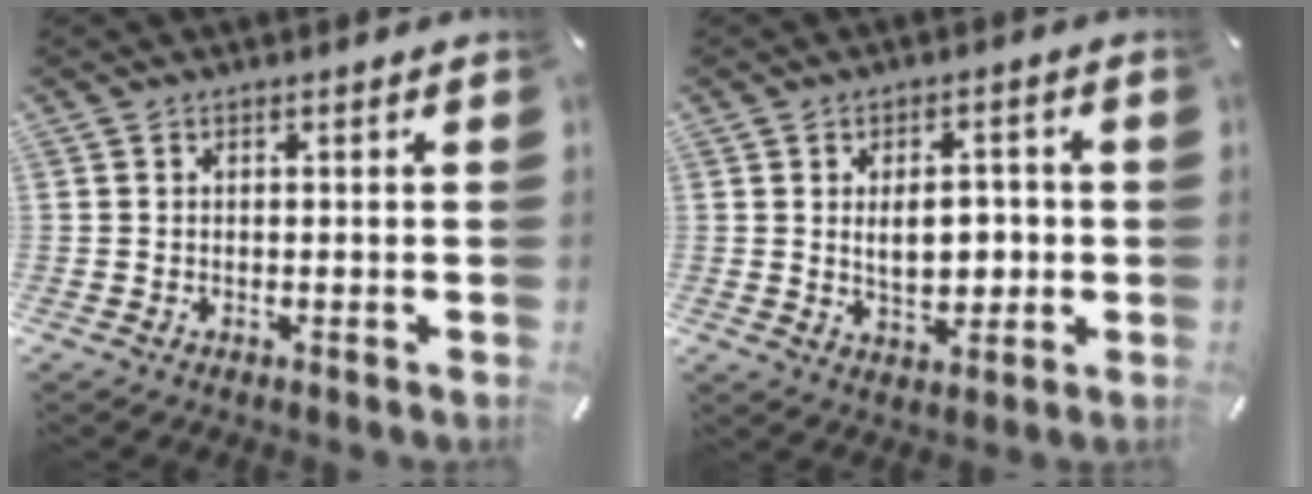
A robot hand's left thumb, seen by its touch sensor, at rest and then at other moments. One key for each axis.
{"total": 8.0, "fx": 0.3, "fy": 5.1, "fz": 6.1, "tx": -0.084, "ty": 0.003, "tz": 0.002}